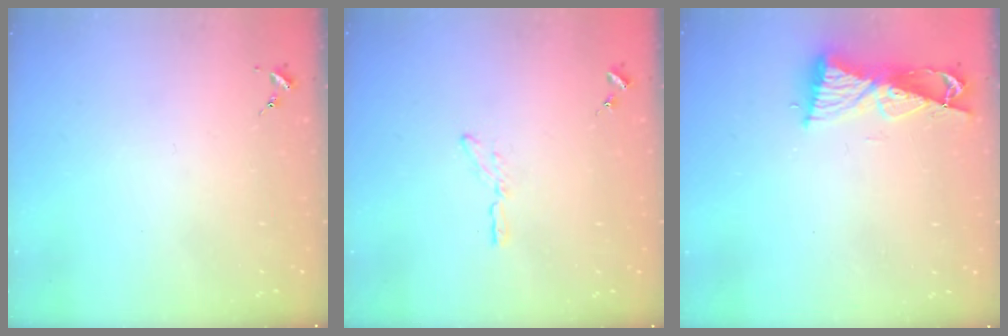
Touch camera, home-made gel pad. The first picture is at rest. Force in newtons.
{"total": 3.4, "press": 3.3, "slide": 0.4}
{"total": 8.5, "press": 8.4, "slide": 1.0}